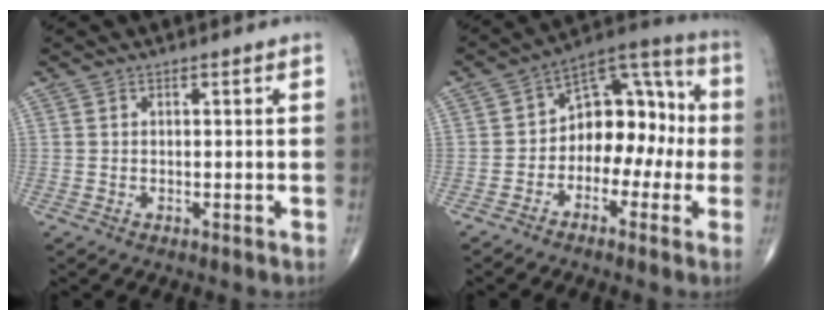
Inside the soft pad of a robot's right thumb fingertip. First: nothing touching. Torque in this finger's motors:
{"motor_torque": [0.01, 0.15, 0.14, -0.53, 0.06]}